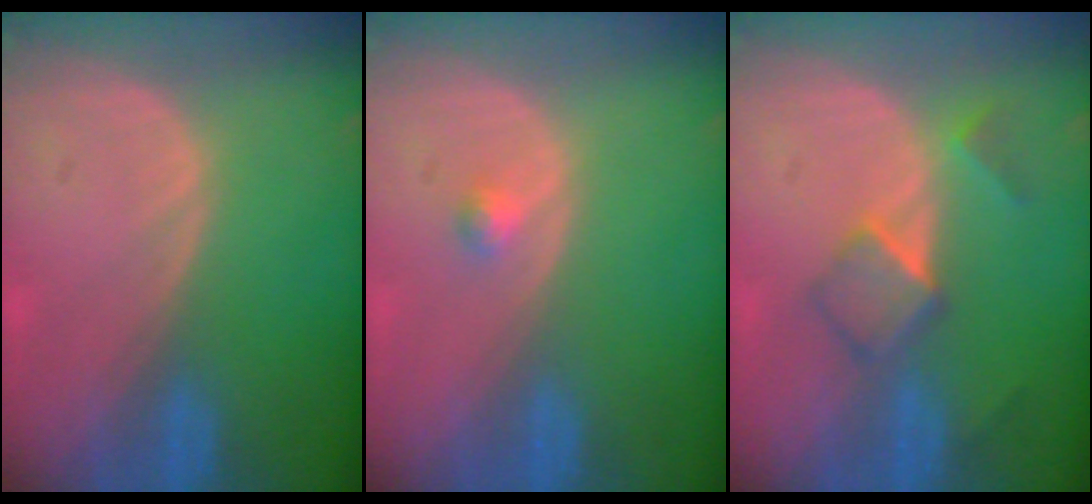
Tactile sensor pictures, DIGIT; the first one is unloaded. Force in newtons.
{"total": 1.3, "press": 1.1, "slide": 0.7}
{"total": 5.4, "press": 4.7, "slide": 2.5}